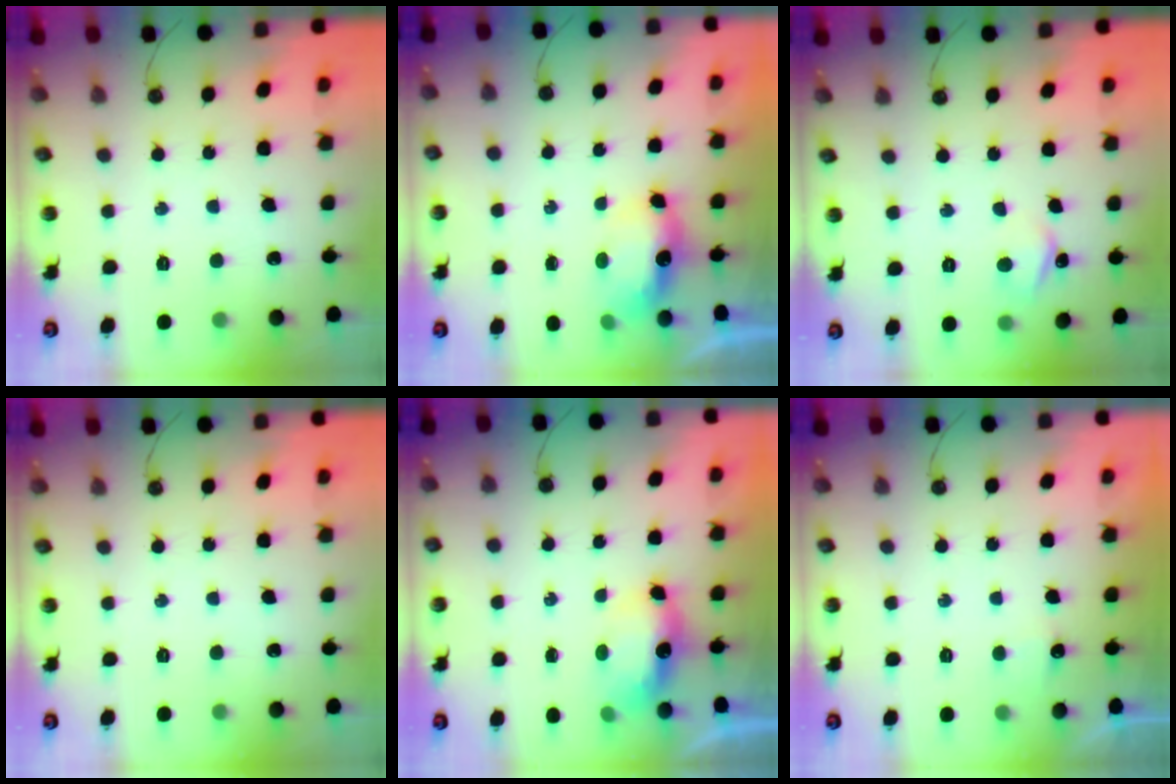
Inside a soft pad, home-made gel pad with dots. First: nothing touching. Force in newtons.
{"total": 6.1, "press": 6.0, "slide": 0.6}
{"total": 3.6, "press": 3.5, "slide": 0.4}
{"total": 0.0}
{"total": 6.1, "press": 6.0, "slide": 0.6}
{"total": 2.7, "press": 2.6, "slide": 0.8}